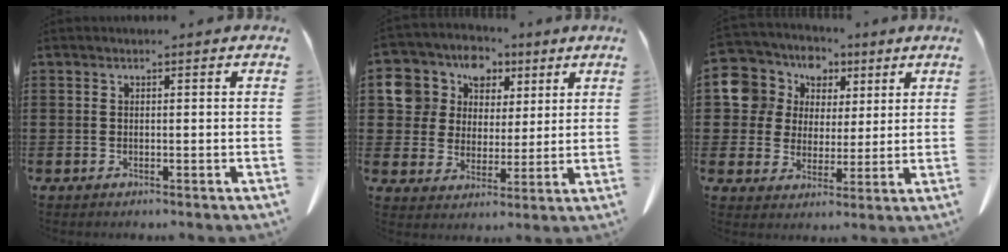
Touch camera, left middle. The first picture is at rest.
{"total": 8.8, "force": [4.2, 7.6, 1.5], "torque": [-0.081, -0.016, 0.076]}
{"total": 9.0, "force": [3.6, 8.0, 1.7], "torque": [-0.097, -0.014, 0.066]}